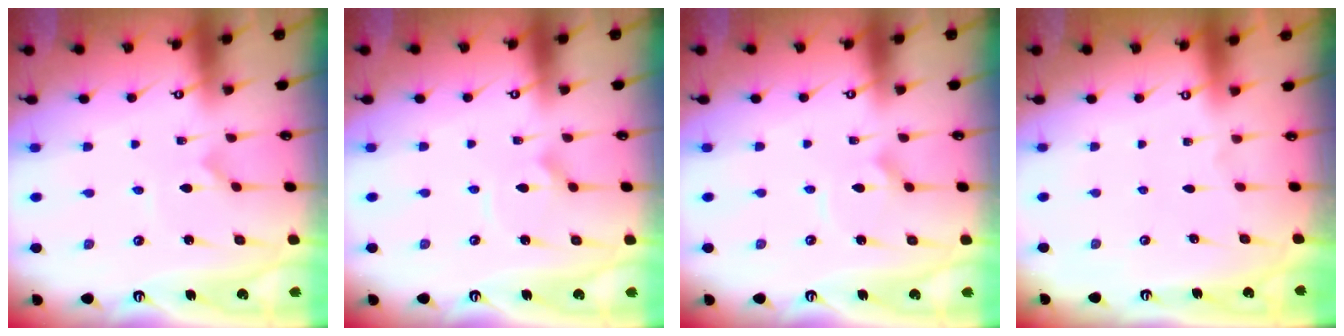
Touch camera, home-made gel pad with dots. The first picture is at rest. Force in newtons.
{"total": 2.5, "press": 2.5, "slide": 0.2}
{"total": 2.5, "press": 2.5, "slide": 0.2}
{"total": 0.0}